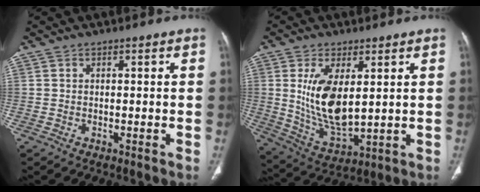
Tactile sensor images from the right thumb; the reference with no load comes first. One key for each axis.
{"total": 12.7, "fx": 2.5, "fy": 6.1, "fz": 10.9, "tx": -0.199, "ty": -0.026, "tz": 0.065}